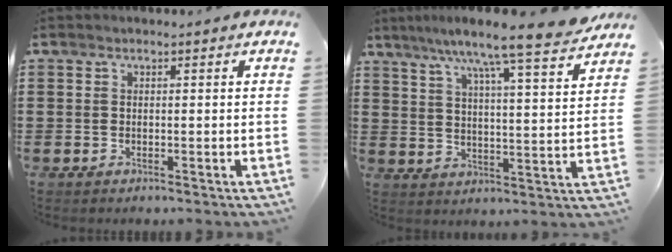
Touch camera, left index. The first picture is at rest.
{"total": 9.5, "force": [8.2, -0.9, 4.7], "torque": [-0.105, -0.052, 0.130]}